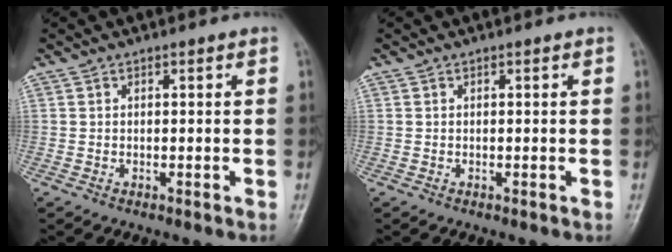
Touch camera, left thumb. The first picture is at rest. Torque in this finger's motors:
{"motor_torque": [0.00, 0.00, 0.00, 0.00, 0.00]}